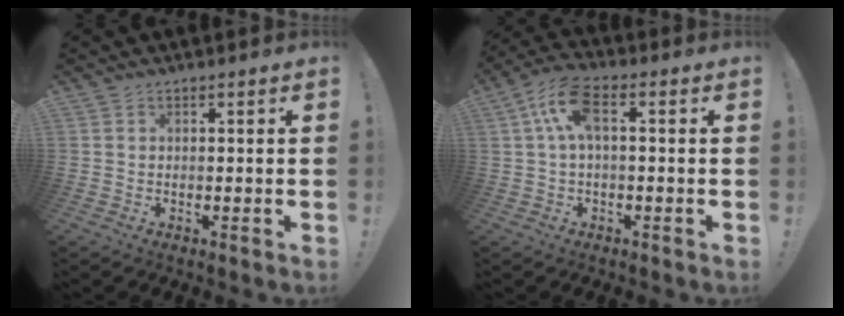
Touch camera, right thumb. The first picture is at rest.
{"total": 9.2, "force": [1.6, 3.6, 8.3], "torque": [-0.162, 0.001, 0.032]}